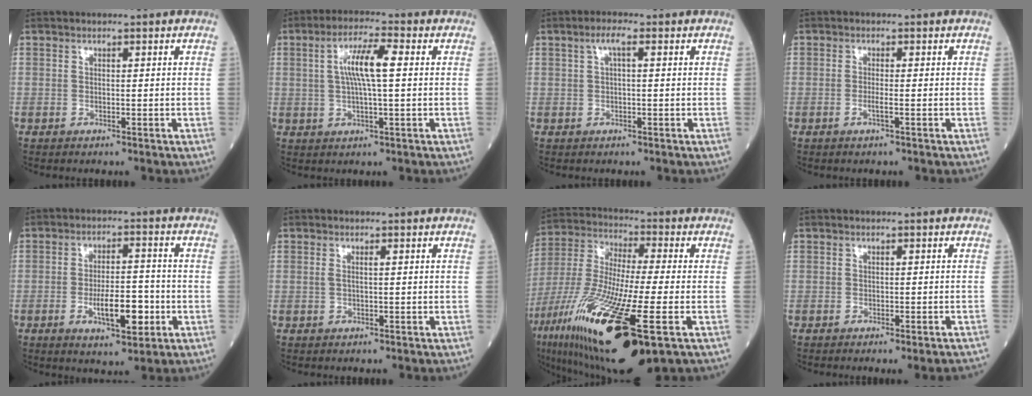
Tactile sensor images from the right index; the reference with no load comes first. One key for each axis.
{"total": 7.0, "fx": 1.3, "fy": 0.8, "fz": 6.9, "tx": -0.134, "ty": 0.008, "tz": 0.022}
{"total": 2.4, "fx": 0.9, "fy": 0.5, "fz": 2.2, "tx": -0.045, "ty": 0.011, "tz": 0.017}
{"total": 1.3, "fx": -0.6, "fy": -0.4, "fz": 1.1, "tx": -0.021, "ty": -0.002, "tz": -0.013}
{"total": 7.6, "fx": -2.5, "fy": 2.2, "fz": 6.9, "tx": -0.116, "ty": -0.001, "tz": -0.037}
{"total": 0.8, "fx": 0.1, "fy": 0.0, "fz": 0.8, "tx": -0.021, "ty": 0.000, "tz": 0.000}
{"total": 27.8, "fx": -11.0, "fy": 5.1, "fz": 25.0, "tx": -0.512, "ty": -0.059, "tz": -0.189}
{"total": 3.6, "fx": -3.2, "fy": -0.5, "fz": 1.7, "tx": -0.016, "ty": -0.004, "tz": -0.041}